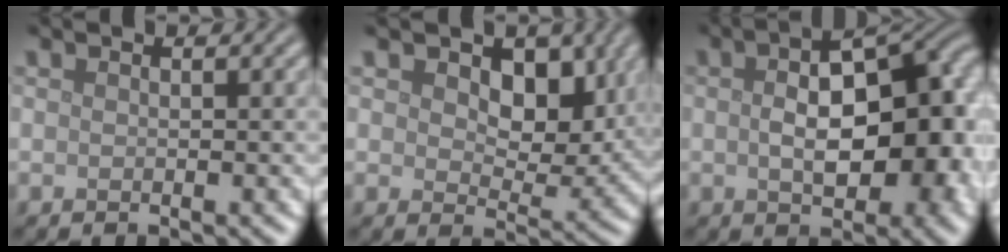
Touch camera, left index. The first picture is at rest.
{"total": 6.3, "force": [2.2, 4.0, 4.4], "torque": [-0.064, -0.015, 0.028]}
{"total": 12.5, "force": [0.1, 6.7, 10.5], "torque": [-0.122, 0.010, 0.004]}